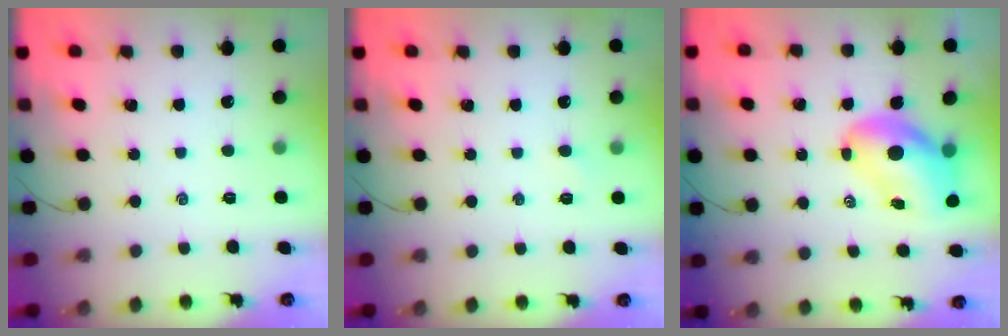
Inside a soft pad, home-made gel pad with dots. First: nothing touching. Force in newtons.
{"total": 1.5, "press": 1.4, "slide": 0.6}
{"total": 10.5, "press": 10.1, "slide": 3.1}